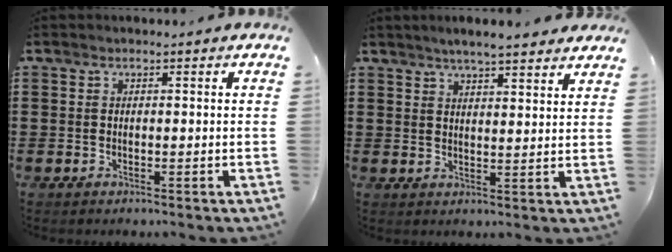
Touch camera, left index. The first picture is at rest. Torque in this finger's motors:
{"motor_torque": [1.10, -1.04, 0.59, 0.10]}